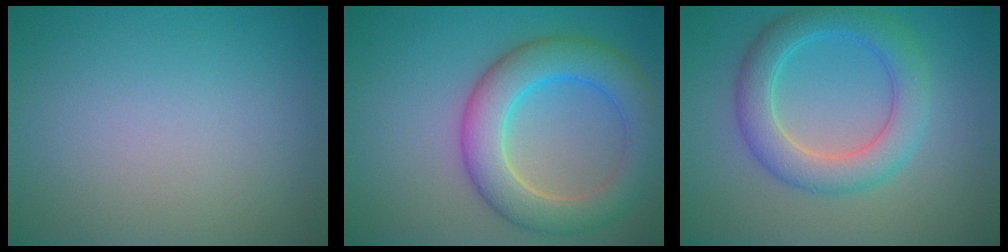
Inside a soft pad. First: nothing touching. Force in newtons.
{"total": 6.9, "press": 6.9, "slide": 0.5}
{"total": 5.0, "press": 5.0, "slide": 0.1}